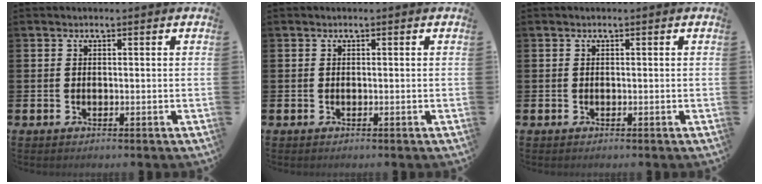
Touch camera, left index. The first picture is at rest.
{"total": 0.0}
{"total": 0.0}